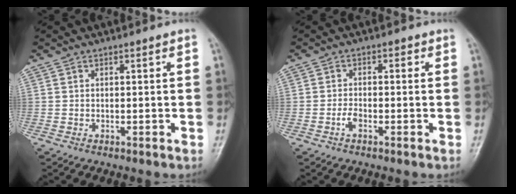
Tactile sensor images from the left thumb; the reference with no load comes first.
{"total": 2.4, "force": [-1.0, 1.4, 1.7], "torque": [-0.025, 0.010, -0.024]}